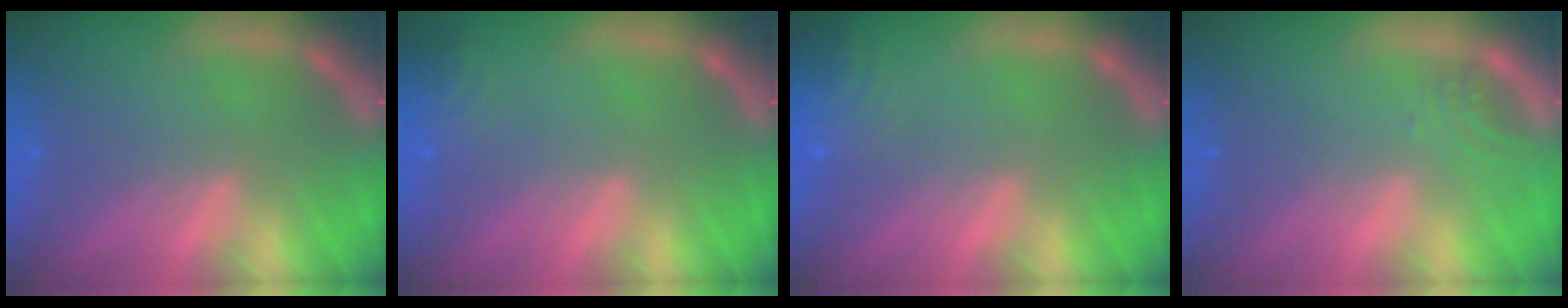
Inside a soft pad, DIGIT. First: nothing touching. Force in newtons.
{"total": 2.4}
{"total": 4.6}
{"total": 1.4}